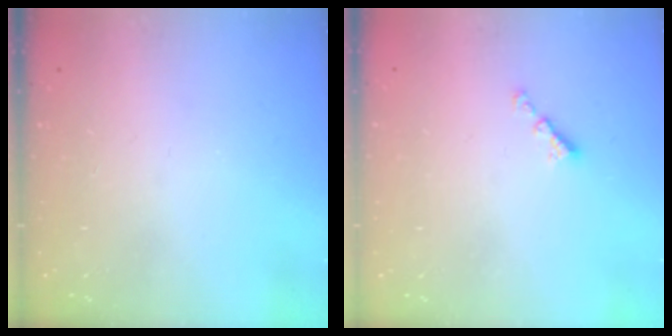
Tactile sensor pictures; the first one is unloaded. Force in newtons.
{"total": 2.1, "press": 2.1, "slide": 0.4}